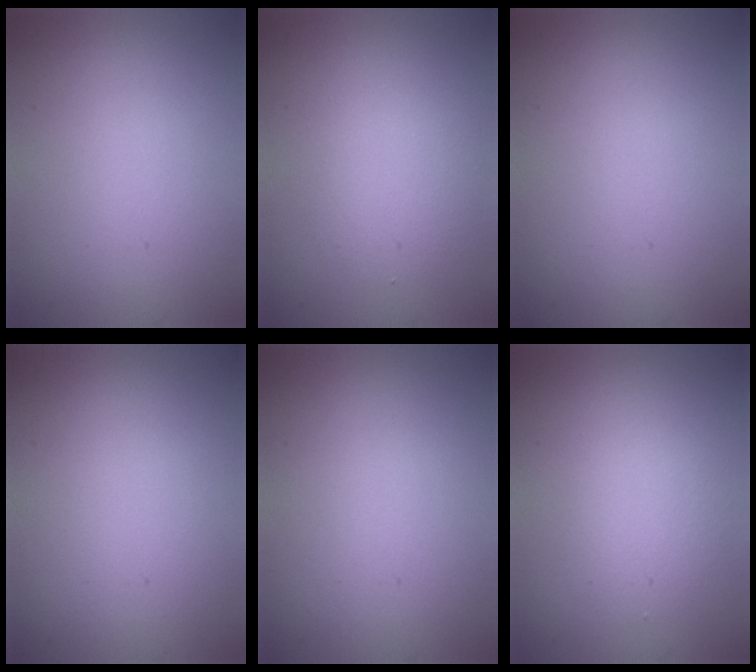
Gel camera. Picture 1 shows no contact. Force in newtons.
{"total": 2.9, "press": 2.9, "slide": 0.2}
{"total": 0.0}
{"total": 0.0}
{"total": 0.0}
{"total": 2.4, "press": 2.4, "slide": 0.1}